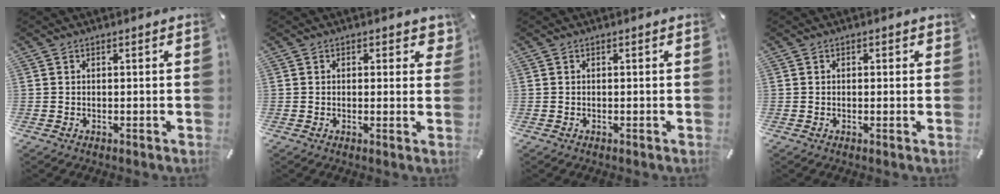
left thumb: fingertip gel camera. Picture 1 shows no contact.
{"total": 2.2, "force": [0.8, 1.5, 1.5], "torque": [-0.007, -0.003, 0.007]}
{"total": 0.0}
{"total": 0.8, "force": [-0.1, 0.6, 0.5], "torque": [-0.001, 0.000, -0.004]}